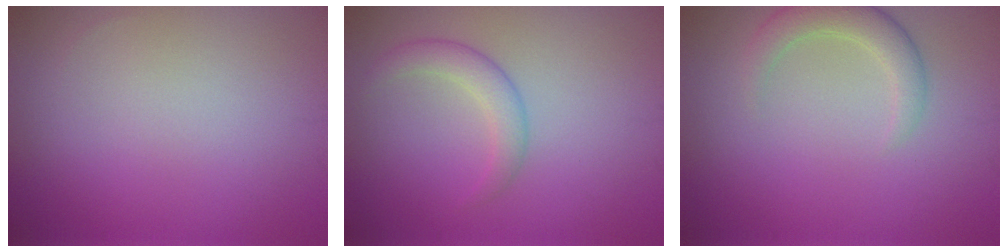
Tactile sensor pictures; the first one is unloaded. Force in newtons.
{"total": 2.3, "press": 2.3, "slide": 0.0}
{"total": 2.7, "press": 2.7, "slide": 0.2}